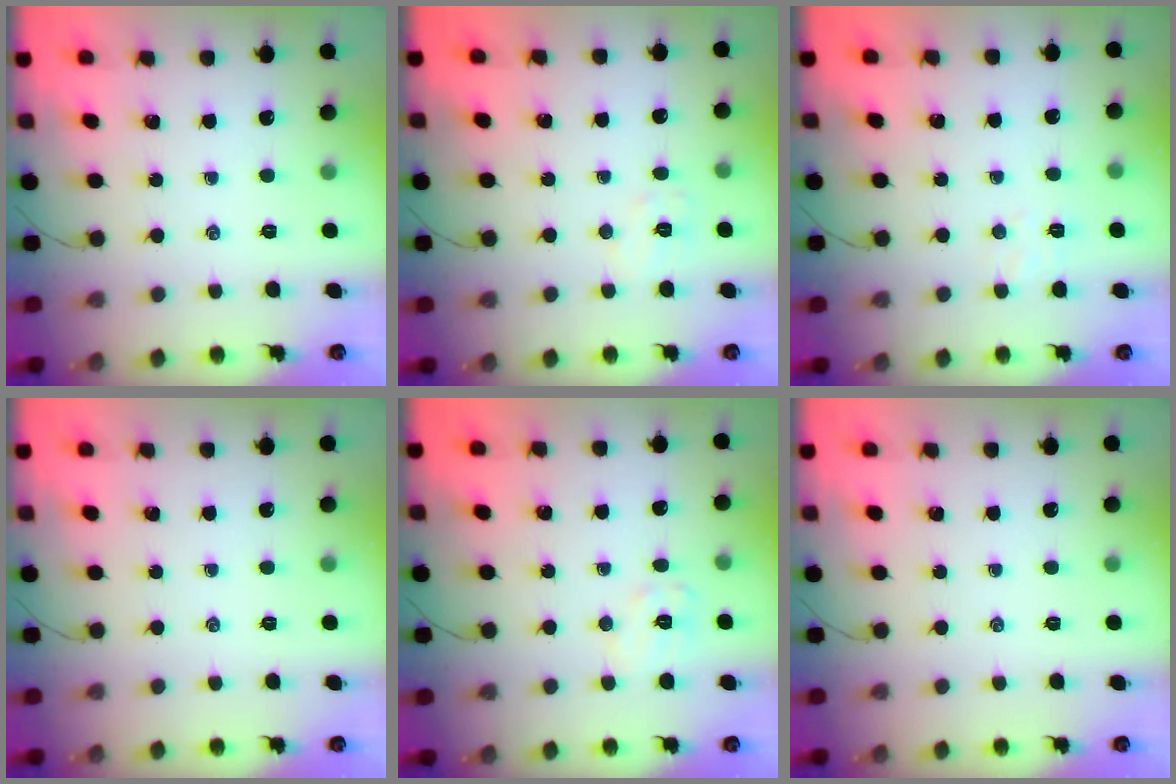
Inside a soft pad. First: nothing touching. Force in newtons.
{"total": 5.8, "press": 5.7, "slide": 1.2}
{"total": 4.0, "press": 3.9, "slide": 0.9}
{"total": 0.0}
{"total": 7.5, "press": 7.4, "slide": 1.2}
{"total": 0.0}